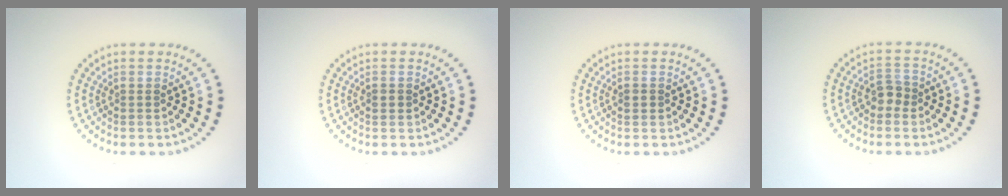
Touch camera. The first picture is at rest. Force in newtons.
{"total": 1.0, "press": 1.0, "slide": 0.2}
{"total": 1.0, "press": 1.0, "slide": 0.2}
{"total": 1.5, "press": 1.4, "slide": 0.5}